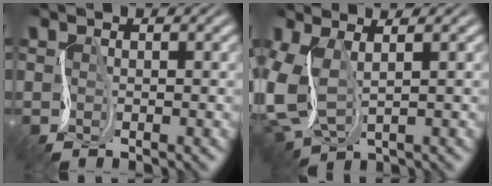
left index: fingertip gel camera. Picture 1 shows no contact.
{"total": 5.6, "force": [0.4, 2.7, 4.9], "torque": [-0.128, 0.001, 0.002]}